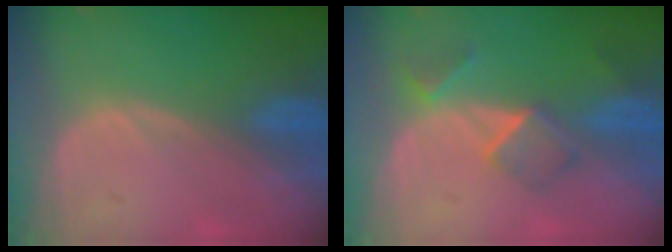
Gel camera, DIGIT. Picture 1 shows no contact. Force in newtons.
{"total": 5.3, "press": 4.5, "slide": 2.8}